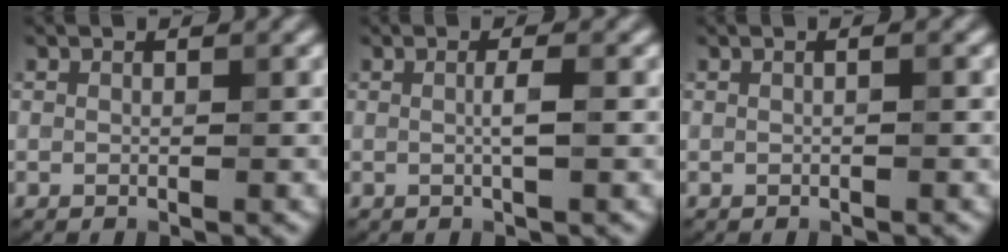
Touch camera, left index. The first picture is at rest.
{"total": 1.6, "force": [0.0, 0.3, 1.5], "torque": [-0.030, 0.003, -0.002]}
{"total": 0.6, "force": [0.1, 0.1, 0.6], "torque": [-0.014, 0.001, -0.003]}